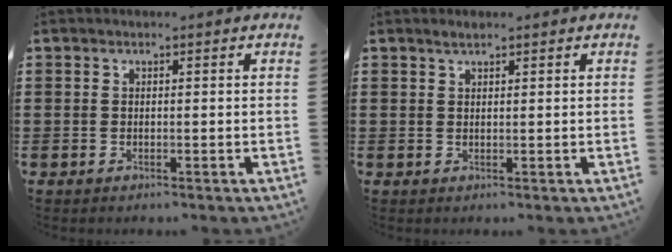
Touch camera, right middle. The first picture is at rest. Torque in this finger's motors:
{"motor_torque": [-0.39, -0.33, 0.09, 0.00]}